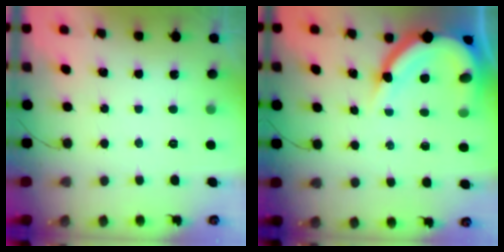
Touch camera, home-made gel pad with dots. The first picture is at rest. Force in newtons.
{"total": 14.8, "press": 14.7, "slide": 1.5}